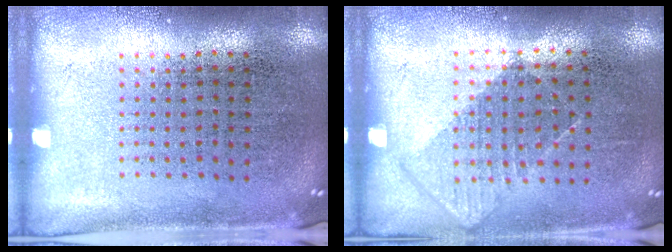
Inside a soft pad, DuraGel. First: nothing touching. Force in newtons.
{"total": 0.8, "press": 0.8, "slide": 0.3}